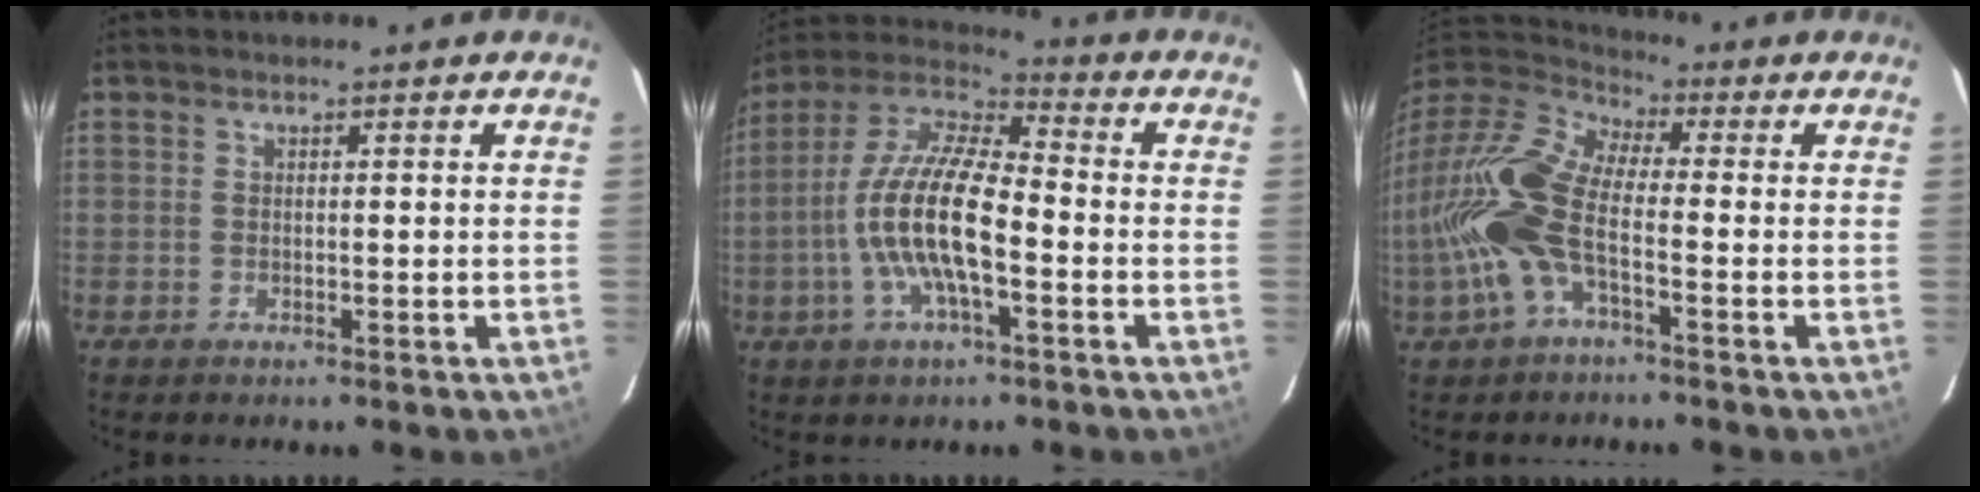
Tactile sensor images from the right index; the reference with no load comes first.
{"total": 15.4, "force": [-3.5, 4.7, 14.2], "torque": [-0.281, 0.003, -0.076]}
{"total": 18.1, "force": [-4.6, 7.5, 15.8], "torque": [-0.335, -0.009, -0.103]}